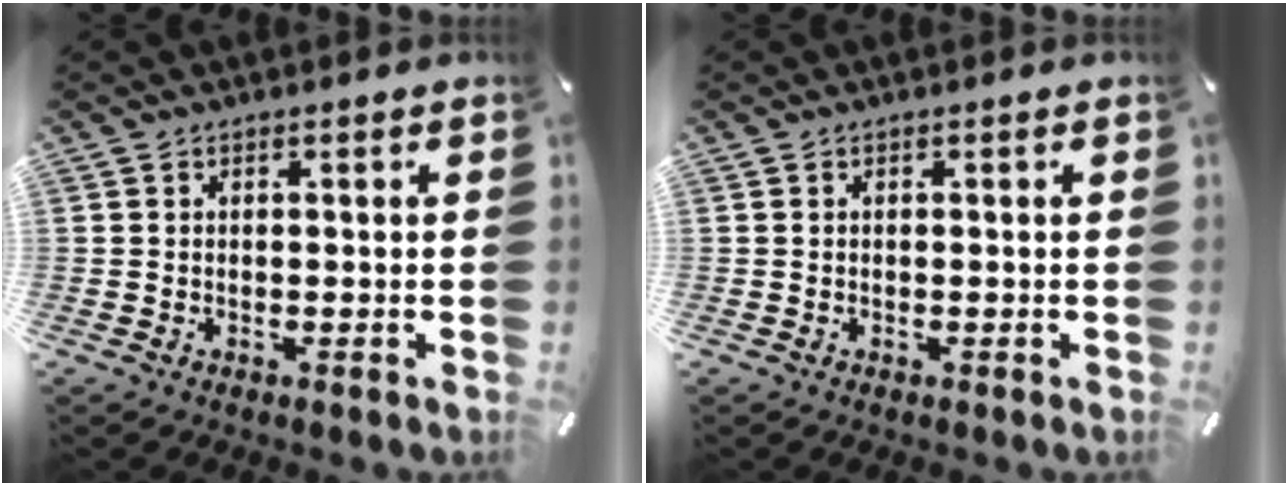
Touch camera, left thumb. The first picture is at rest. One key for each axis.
{"total": 0.0}